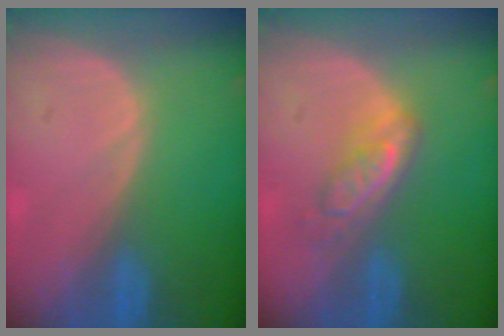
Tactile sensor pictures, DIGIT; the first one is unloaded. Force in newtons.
{"total": 5.0, "press": 4.6, "slide": 1.9}